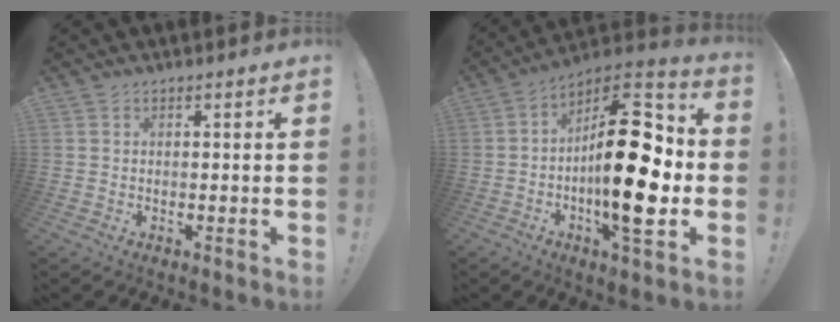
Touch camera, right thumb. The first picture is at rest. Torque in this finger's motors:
{"motor_torque": [2.07, 2.07, 2.08, -0.69, 0.33]}